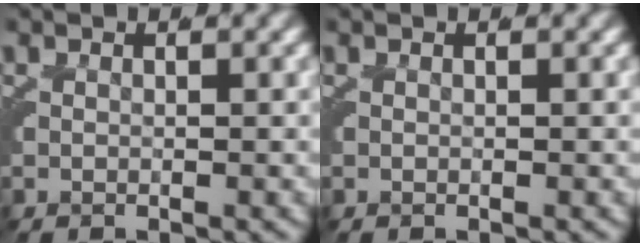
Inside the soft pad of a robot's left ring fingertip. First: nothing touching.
{"total": 0.0}